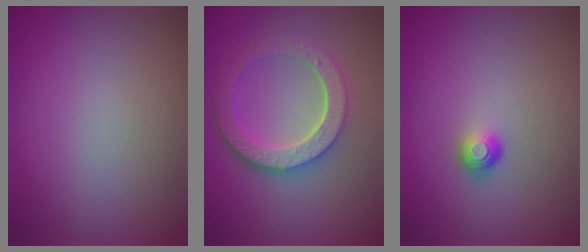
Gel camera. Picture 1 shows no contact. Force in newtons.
{"total": 6.0, "press": 4.5, "slide": 4.0}
{"total": 1.2, "press": 0.9, "slide": 0.7}